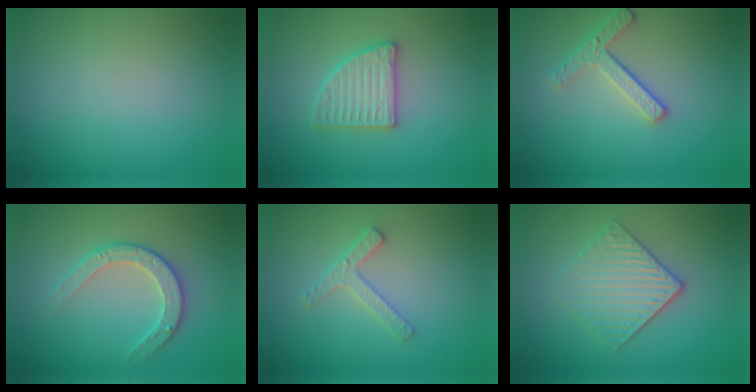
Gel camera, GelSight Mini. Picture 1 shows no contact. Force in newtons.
{"total": 3.1, "press": 3.1, "slide": 0.7}
{"total": 2.9, "press": 2.4, "slide": 1.6}
{"total": 3.0, "press": 2.7, "slide": 1.3}
{"total": 2.3, "press": 2.2, "slide": 0.4}
{"total": 3.8, "press": 3.2, "slide": 2.1}